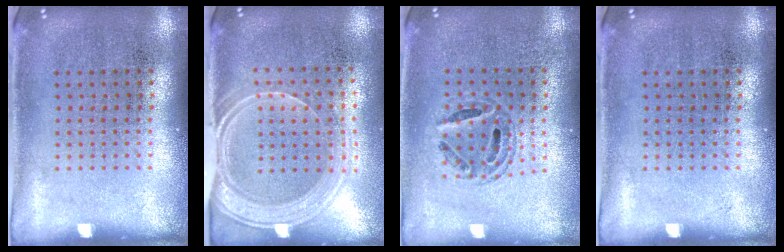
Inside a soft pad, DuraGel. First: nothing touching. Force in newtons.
{"total": 1.8, "press": 1.5, "slide": 0.9}
{"total": 0.7, "press": 0.7, "slide": 0.1}
{"total": 0.0}